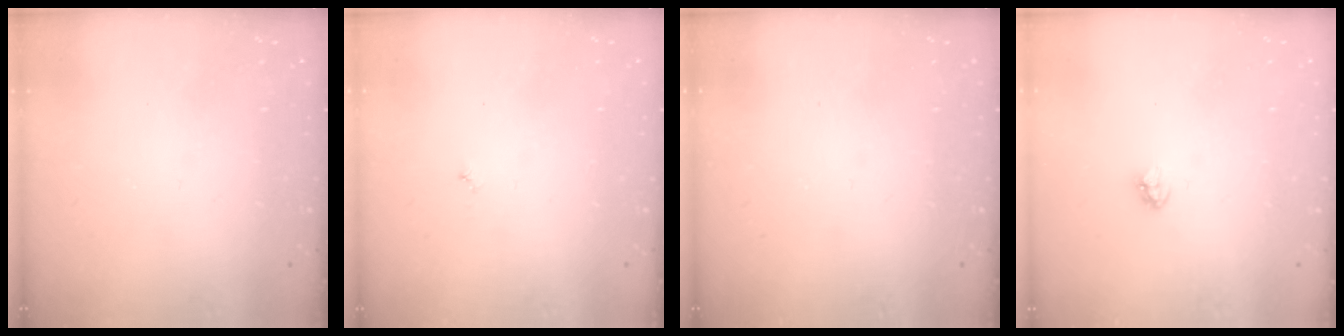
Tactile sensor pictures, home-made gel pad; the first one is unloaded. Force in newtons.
{"total": 3.0, "press": 2.9, "slide": 0.3}
{"total": 0.0}
{"total": 3.1, "press": 3.1, "slide": 0.2}